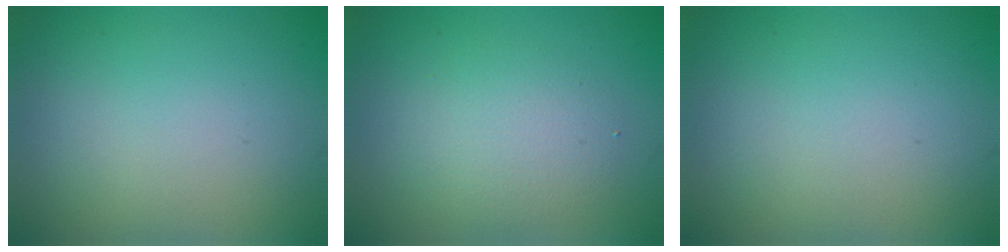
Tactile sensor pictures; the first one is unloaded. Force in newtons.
{"total": 2.8, "press": 2.8, "slide": 0.2}
{"total": 0.0}